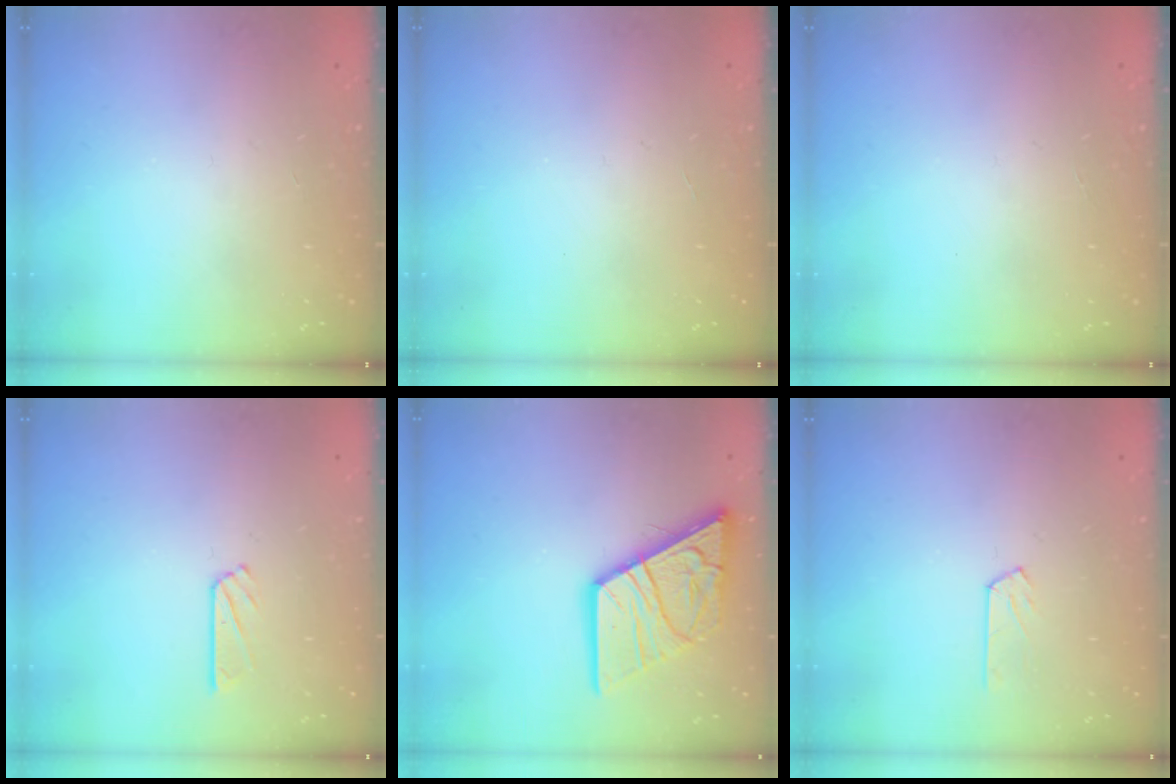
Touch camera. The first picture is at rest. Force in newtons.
{"total": 0.0}
{"total": 0.0}
{"total": 3.7, "press": 3.7, "slide": 0.3}
{"total": 16.4, "press": 16.3, "slide": 1.9}
{"total": 4.8, "press": 4.8, "slide": 0.5}